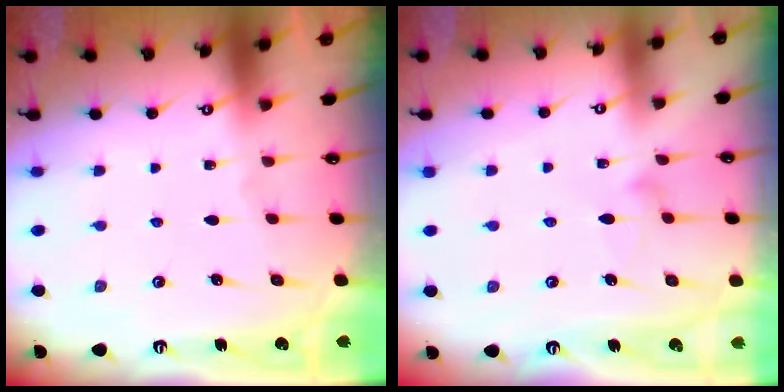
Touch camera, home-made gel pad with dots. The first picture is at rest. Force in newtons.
{"total": 8.3, "press": 8.3, "slide": 0.4}